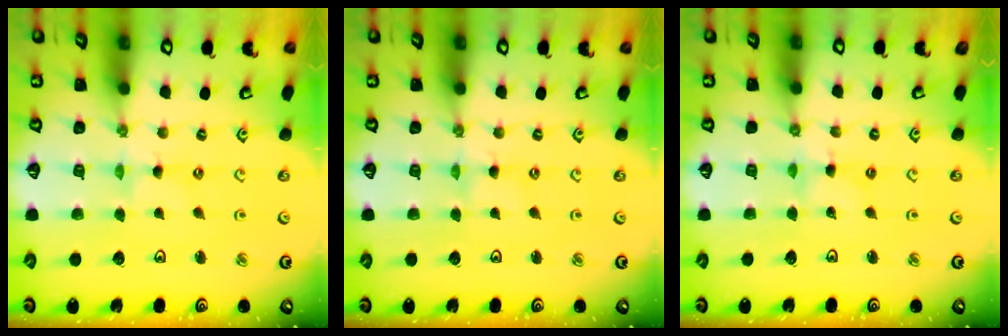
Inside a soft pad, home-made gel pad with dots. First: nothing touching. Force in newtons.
{"total": 0.0}
{"total": 1.1, "press": 1.1, "slide": 0.1}